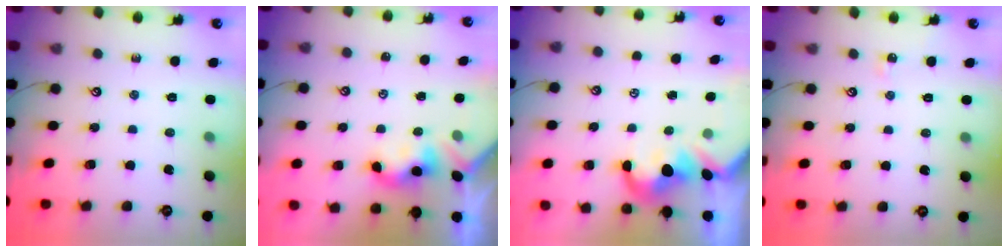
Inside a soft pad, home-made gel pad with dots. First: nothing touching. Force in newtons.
{"total": 2.3, "press": 2.3, "slide": 0.3}
{"total": 2.9, "press": 2.7, "slide": 1.1}
{"total": 3.9, "press": 3.8, "slide": 0.6}